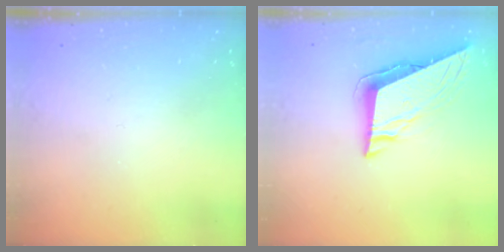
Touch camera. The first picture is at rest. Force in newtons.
{"total": 8.6, "press": 8.5, "slide": 1.3}